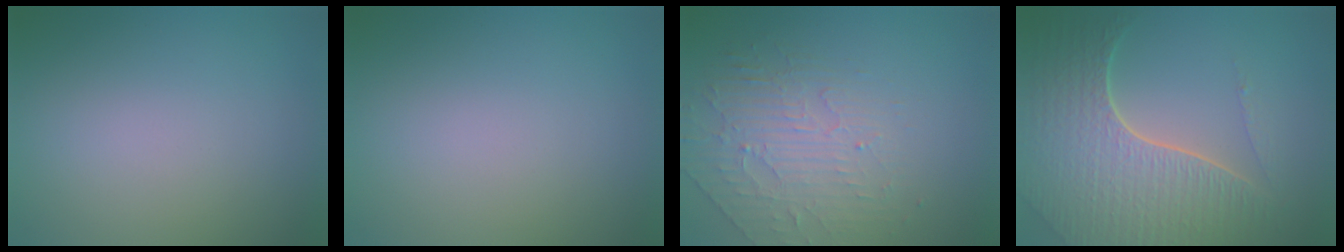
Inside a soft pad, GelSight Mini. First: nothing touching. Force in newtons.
{"total": 0.0}
{"total": 2.5, "press": 1.8, "slide": 1.6}
{"total": 7.0, "press": 5.1, "slide": 4.8}